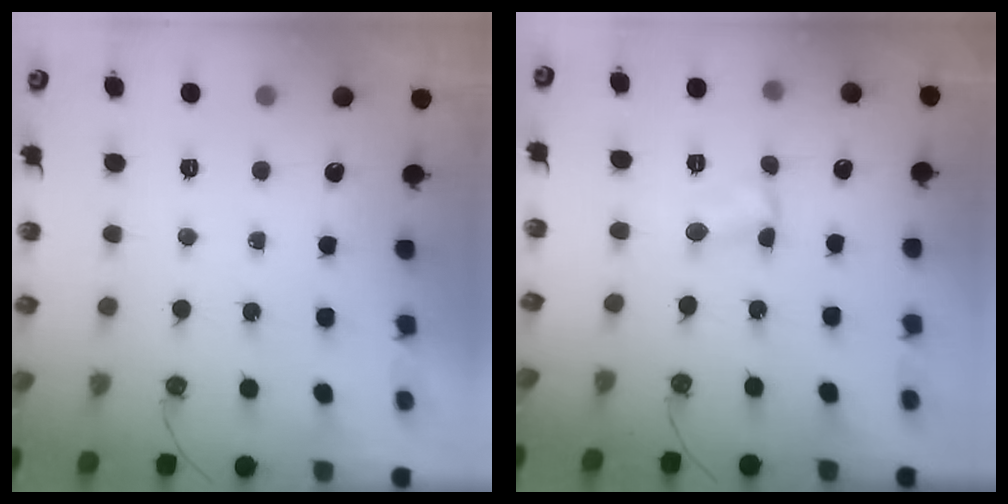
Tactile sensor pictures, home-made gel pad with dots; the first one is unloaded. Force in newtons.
{"total": 1.4, "press": 1.4, "slide": 0.2}